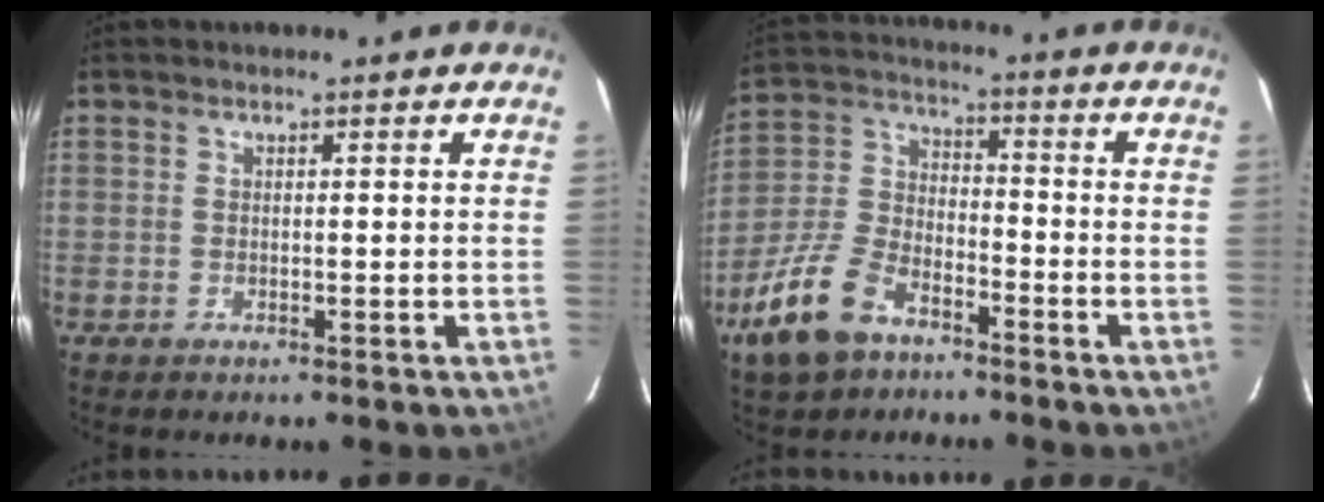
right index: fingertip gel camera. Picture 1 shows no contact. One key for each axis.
{"total": 13.6, "fx": -8.5, "fy": 7.1, "fz": 7.8, "tx": -0.187, "ty": 0.004, "tz": -0.159}